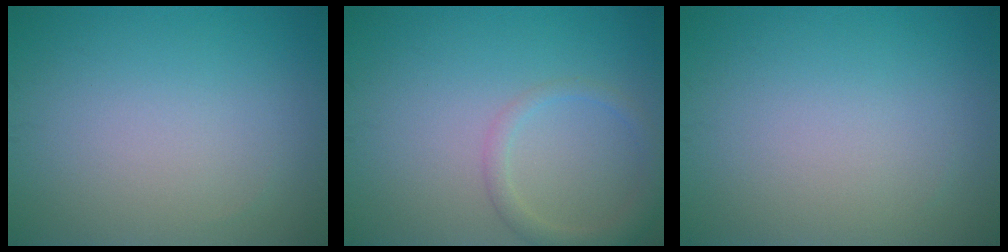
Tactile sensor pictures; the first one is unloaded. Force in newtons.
{"total": 2.1, "press": 2.1, "slide": 0.1}
{"total": 0.0}